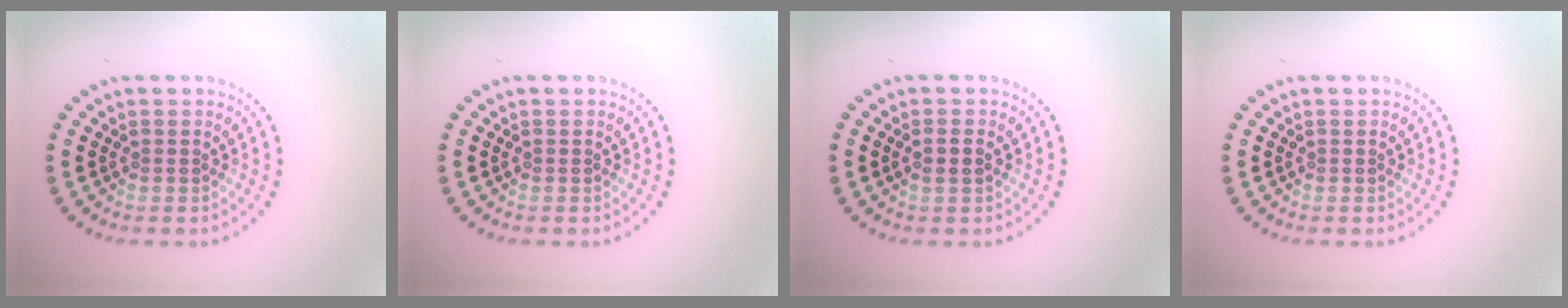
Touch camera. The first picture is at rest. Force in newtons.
{"total": 0.0}
{"total": 1.1, "press": 1.1, "slide": 0.4}
{"total": 0.0}